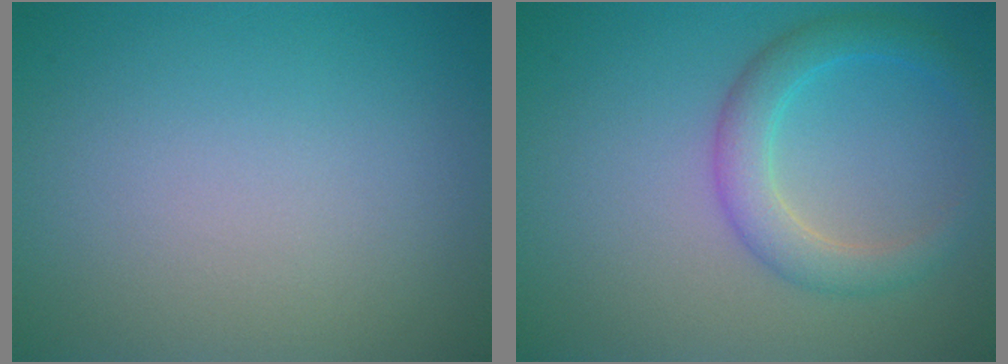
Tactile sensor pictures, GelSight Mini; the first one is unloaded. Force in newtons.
{"total": 3.5, "press": 3.5, "slide": 0.2}